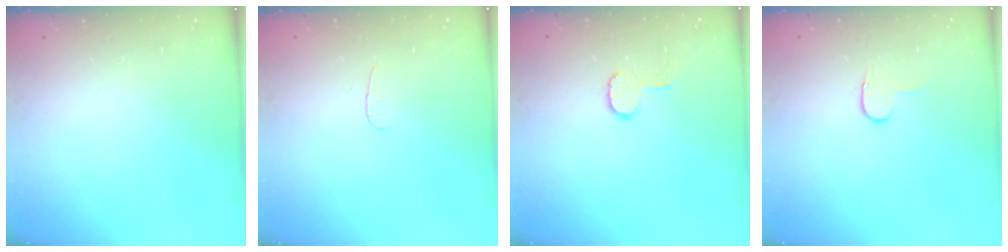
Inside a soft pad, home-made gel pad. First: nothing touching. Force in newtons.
{"total": 2.9, "press": 2.8, "slide": 0.3}
{"total": 5.9, "press": 5.9, "slide": 0.4}
{"total": 3.8, "press": 3.8, "slide": 0.3}